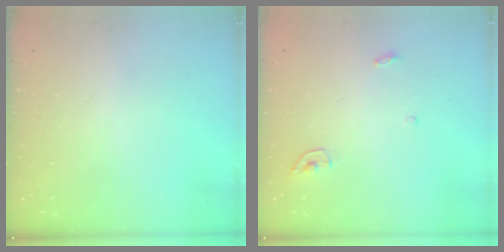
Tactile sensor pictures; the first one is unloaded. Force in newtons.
{"total": 3.4, "press": 3.4, "slide": 0.3}